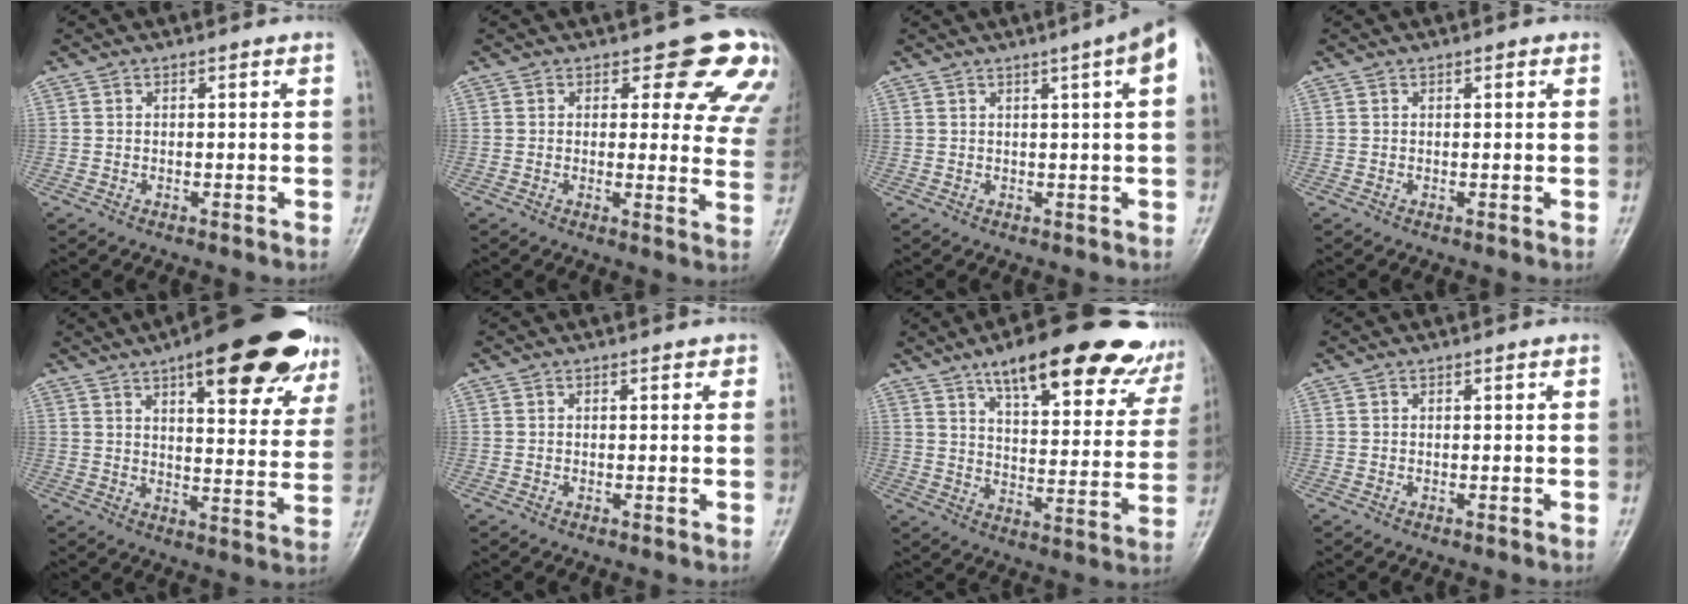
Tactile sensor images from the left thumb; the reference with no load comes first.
{"total": 12.2, "force": [8.5, 5.2, 7.0], "torque": [-0.018, -0.047, 0.072]}
{"total": 6.6, "force": [2.3, 0.0, 6.2], "torque": [-0.077, 0.012, 0.028]}
{"total": 0.8, "force": [0.4, 0.4, 0.6], "torque": [-0.002, 0.002, 0.003]}
{"total": 22.7, "force": [13.3, 7.7, 16.7], "torque": [-0.183, -0.030, 0.178]}
{"total": 0.5, "force": [0.2, 0.4, 0.3], "torque": [0.004, 0.002, -0.001]}
{"total": 23.8, "force": [16.4, 7.6, 15.5], "torque": [-0.170, -0.047, 0.225]}
{"total": 0.0}